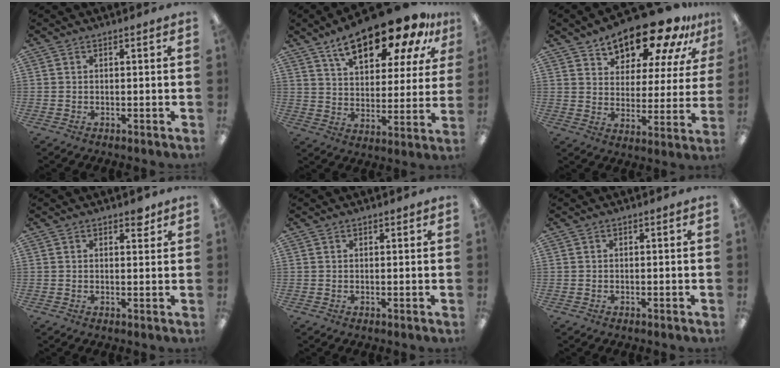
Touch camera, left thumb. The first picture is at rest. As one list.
[{"total": 21.2, "force": [14.7, 8.2, 12.8], "torque": [-0.205, -0.078, 0.247]}, {"total": 17.0, "force": [14.1, 6.4, 7.0], "torque": [-0.116, -0.104, 0.242]}, {"total": 2.6, "force": [1.9, 1.3, 1.2], "torque": [-0.001, -0.007, 0.028]}, {"total": 0.7, "force": [0.6, 0.4, 0.1], "torque": [-0.003, 0.002, 0.011]}, {"total": 0.0}]